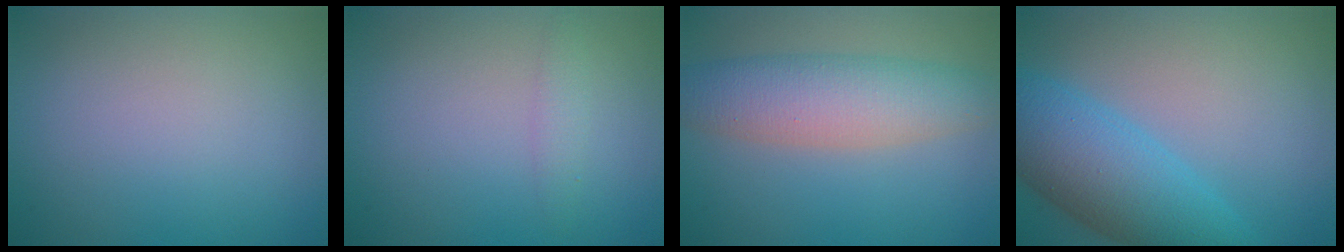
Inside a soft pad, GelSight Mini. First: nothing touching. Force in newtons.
{"total": 1.3, "press": 1.3, "slide": 0.0}
{"total": 5.8, "press": 5.8, "slide": 0.2}
{"total": 8.2, "press": 8.2, "slide": 0.3}